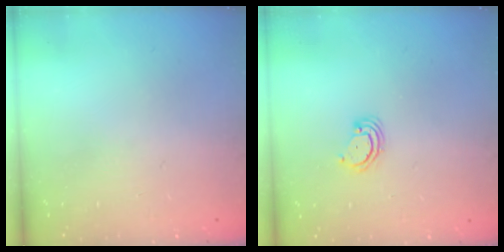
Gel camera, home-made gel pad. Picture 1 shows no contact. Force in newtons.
{"total": 2.9, "press": 2.9, "slide": 0.3}